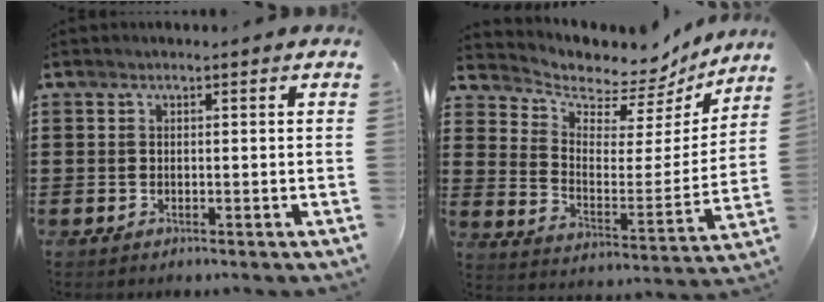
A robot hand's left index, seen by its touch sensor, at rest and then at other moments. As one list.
[{"total": 5.1, "force": [4.7, 2.0, 0.4], "torque": [-0.034, -0.046, 0.076]}]